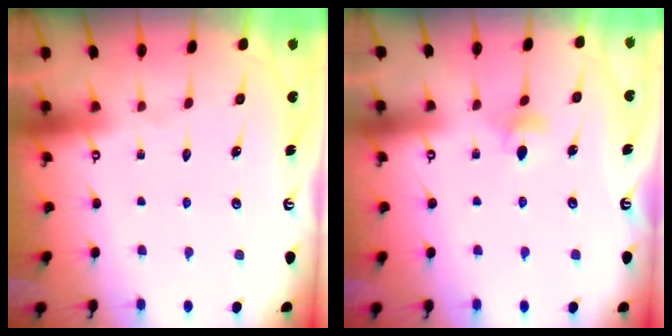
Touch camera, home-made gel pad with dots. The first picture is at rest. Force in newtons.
{"total": 5.2, "press": 5.1, "slide": 1.0}